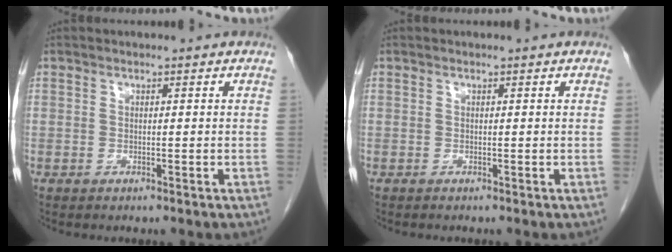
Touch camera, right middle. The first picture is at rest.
{"total": 0.0}